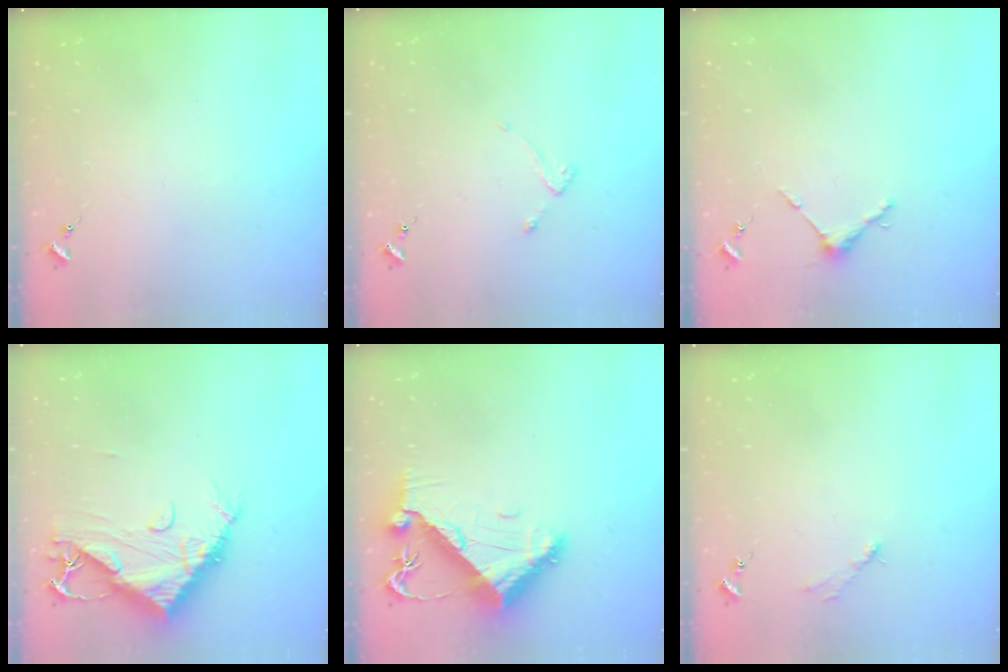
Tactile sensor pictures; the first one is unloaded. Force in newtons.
{"total": 2.2, "press": 2.1, "slide": 0.4}
{"total": 4.0, "press": 4.0, "slide": 0.4}
{"total": 13.4, "press": 13.3, "slide": 1.5}
{"total": 10.5, "press": 10.4, "slide": 1.3}
{"total": 2.6, "press": 2.6, "slide": 0.3}